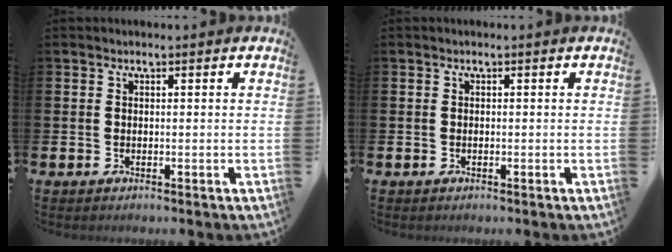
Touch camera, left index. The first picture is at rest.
{"total": 0.0}